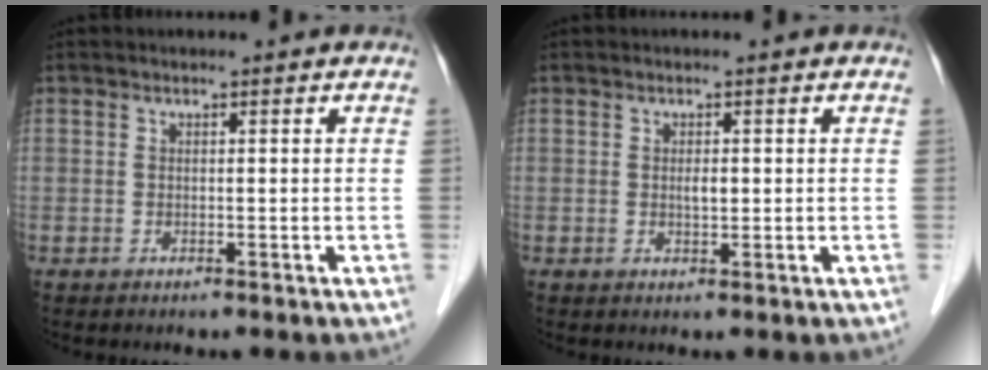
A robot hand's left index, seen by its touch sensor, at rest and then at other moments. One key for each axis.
{"total": 1.1, "fx": 0.0, "fy": 0.5, "fz": 1.0, "tx": -0.018, "ty": -0.006, "tz": 0.000}